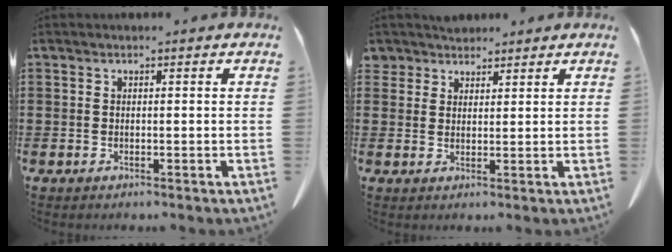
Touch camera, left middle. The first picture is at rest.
{"total": 3.0, "force": [2.6, 1.5, 0.0], "torque": [-0.011, 0.003, 0.052]}